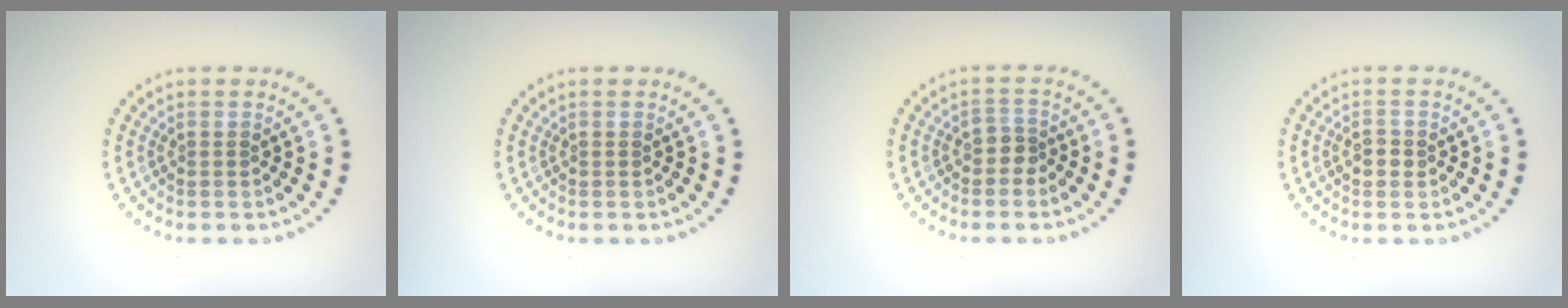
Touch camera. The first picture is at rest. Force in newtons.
{"total": 0.0}
{"total": 1.4, "press": 1.1, "slide": 0.9}
{"total": 1.3, "press": 1.3, "slide": 0.2}